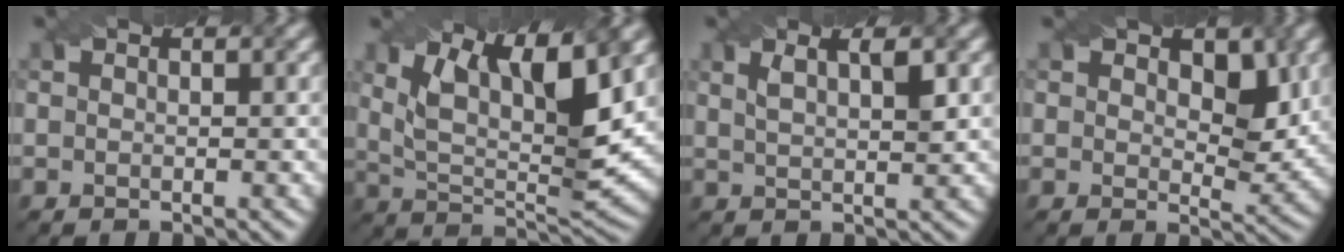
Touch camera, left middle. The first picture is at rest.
{"total": 10.3, "force": [4.6, 3.3, 8.6], "torque": [-0.150, -0.007, 0.078]}
{"total": 2.7, "force": [1.3, 0.7, 2.2], "torque": [-0.032, 0.001, 0.022]}
{"total": 3.9, "force": [1.3, 2.3, 2.9], "torque": [-0.042, -0.013, 0.020]}